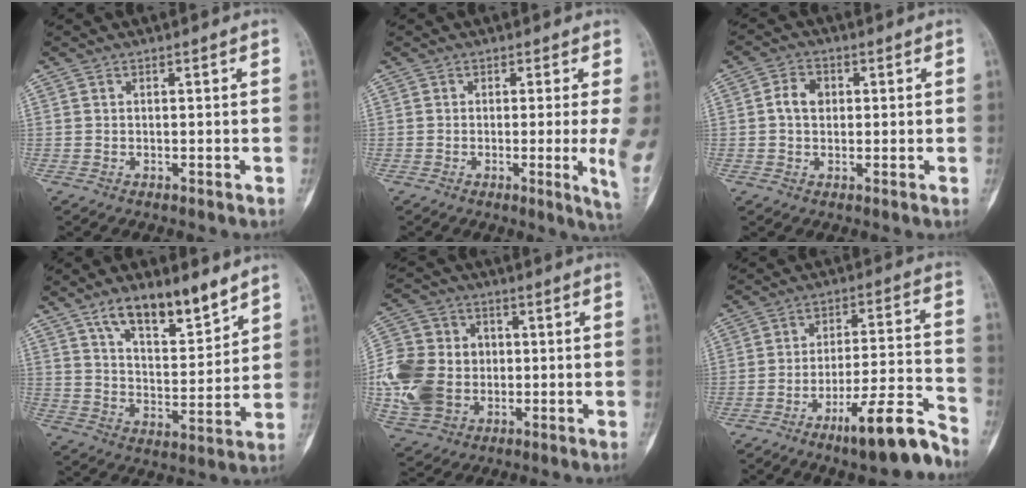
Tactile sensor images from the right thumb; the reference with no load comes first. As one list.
[{"total": 6.1, "force": [-0.1, -0.2, 6.0], "torque": [-0.080, -0.013, -0.003]}, {"total": 4.2, "force": [0.5, 3.3, 2.6], "torque": [-0.043, 0.012, 0.006]}, {"total": 13.4, "force": [9.2, 4.9, 8.4], "torque": [-0.112, -0.057, 0.163]}, {"total": 19.6, "force": [-1.6, 15.8, 11.5], "torque": [-0.245, 0.015, -0.018]}, {"total": 13.8, "force": [-9.8, 2.4, 9.4], "torque": [-0.135, 0.079, -0.158]}]